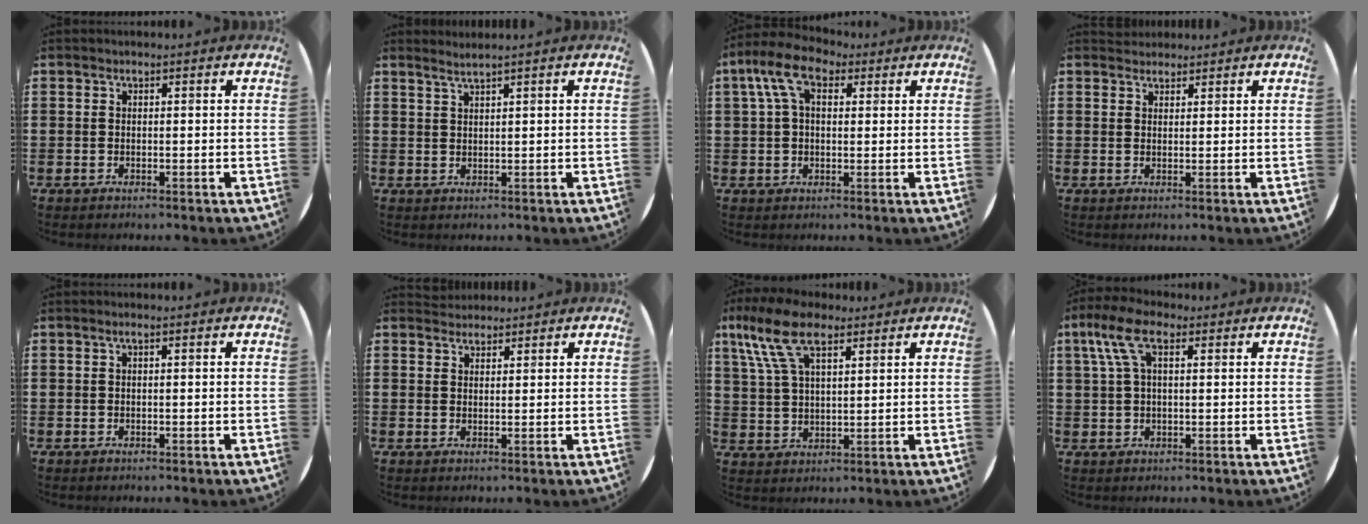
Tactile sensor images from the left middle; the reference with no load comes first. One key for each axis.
{"total": 1.4, "fx": 1.3, "fy": -0.4, "fz": 0.5, "tx": -0.006, "ty": 0.001, "tz": 0.023}
{"total": 7.5, "fx": 4.0, "fy": 4.1, "fz": 4.8, "tx": -0.108, "ty": 0.016, "tz": 0.072}
{"total": 1.5, "fx": 1.4, "fy": 0.5, "fz": -0.2, "tx": 0.001, "ty": 0.003, "tz": 0.029}
{"total": 0.0}
{"total": 1.8, "fx": 1.7, "fy": 0.6, "fz": -0.2, "tx": 0.002, "ty": 0.003, "tz": 0.034}
{"total": 9.4, "fx": 5.9, "fy": 4.0, "fz": 6.1, "tx": -0.134, "ty": 0.005, "tz": 0.109}
{"total": 7.5, "fx": 4.2, "fy": 3.5, "fz": 5.2, "tx": -0.112, "ty": 0.011, "tz": 0.076}